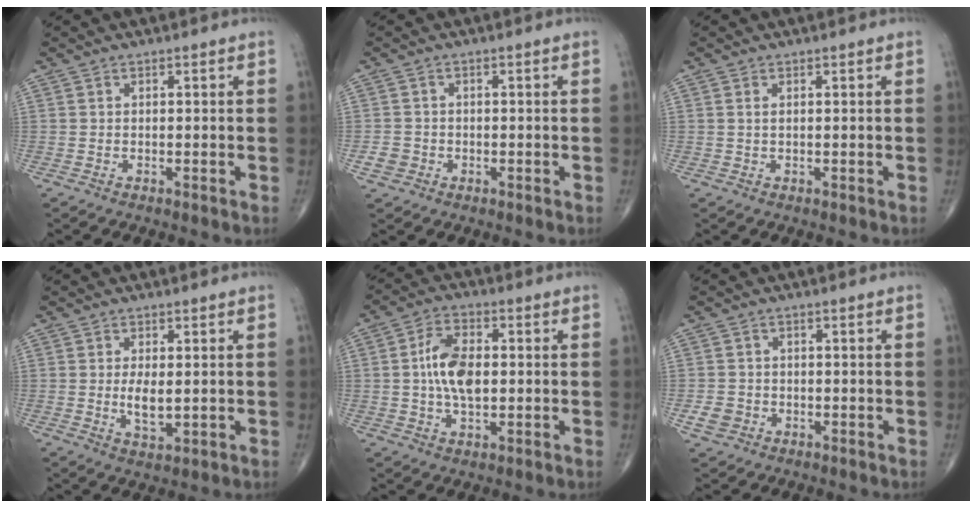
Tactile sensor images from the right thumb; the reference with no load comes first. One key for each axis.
{"total": 2.4, "fx": -0.8, "fy": 2.2, "fz": 0.7, "tx": -0.007, "ty": 0.006, "tz": -0.015}
{"total": 0.8, "fx": 0.3, "fy": 0.3, "fz": 0.7, "tx": -0.021, "ty": 0.004, "tz": 0.008}
{"total": 4.4, "fx": 0.1, "fy": 1.8, "fz": 4.0, "tx": -0.075, "ty": -0.012, "tz": 0.006}
{"total": 9.3, "fx": 0.3, "fy": 5.0, "fz": 7.8, "tx": -0.143, "ty": 0.007, "tz": 0.003}
{"total": 3.1, "fx": -1.0, "fy": 2.7, "fz": 1.2, "tx": -0.016, "ty": 0.005, "tz": -0.015}